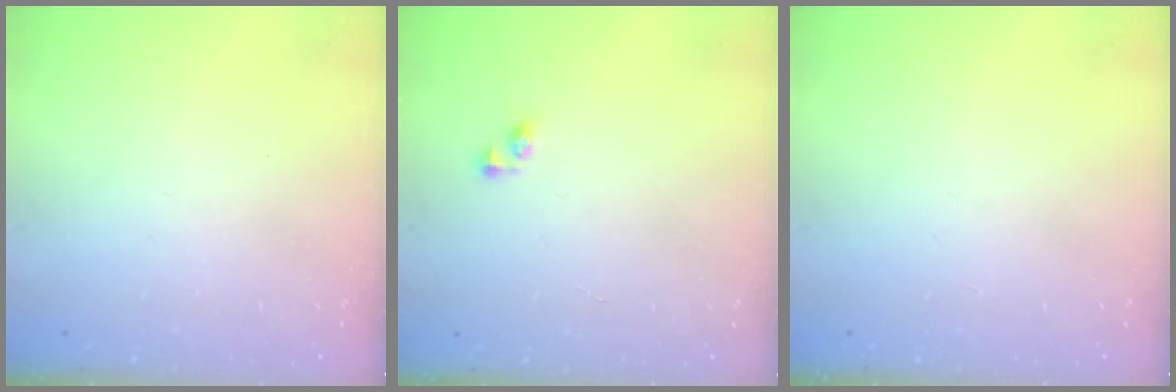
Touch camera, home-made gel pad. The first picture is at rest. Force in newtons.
{"total": 3.4, "press": 3.4, "slide": 0.0}
{"total": 0.0}